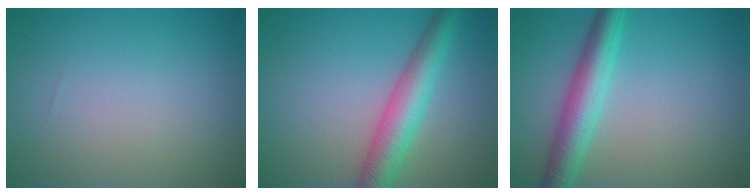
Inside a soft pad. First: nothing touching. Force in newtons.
{"total": 5.1, "press": 5.1, "slide": 0.1}
{"total": 4.6, "press": 4.6, "slide": 0.1}